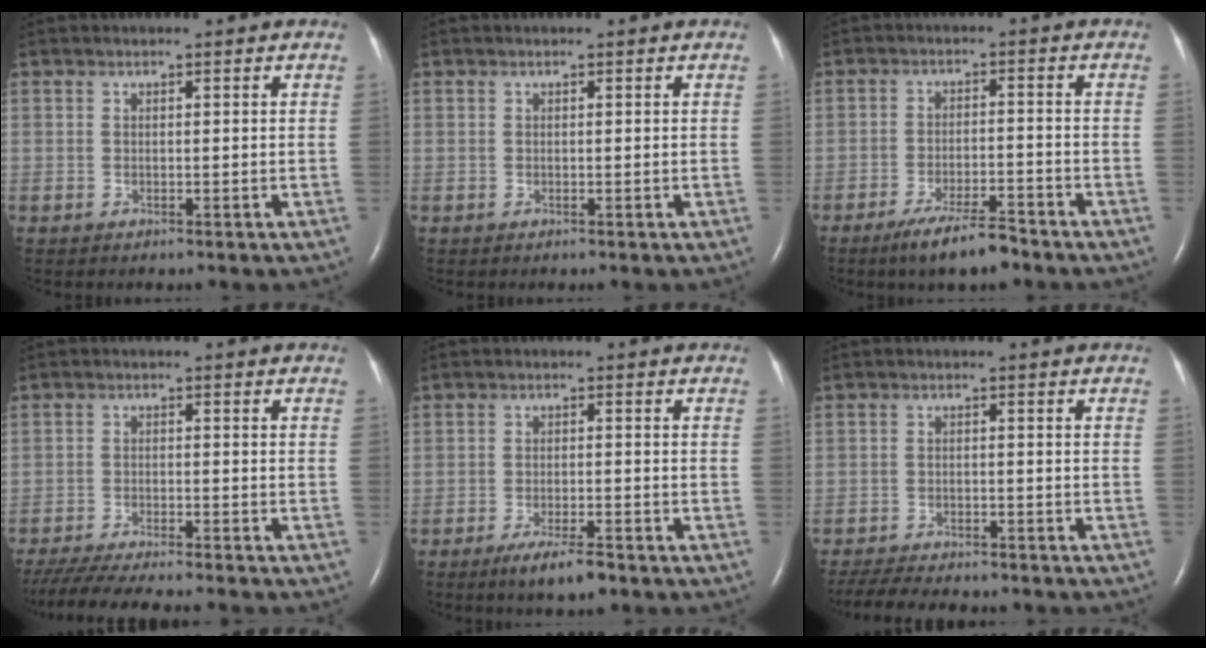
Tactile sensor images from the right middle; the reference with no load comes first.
{"total": 0.0}
{"total": 6.9, "force": [-5.3, 0.9, 4.4], "torque": [-0.081, -0.012, -0.092]}
{"total": 13.9, "force": [-12.3, 1.0, 6.5], "torque": [-0.106, -0.028, -0.186]}
{"total": 5.0, "force": [-3.5, 0.7, 3.5], "torque": [-0.068, -0.009, -0.059]}
{"total": 11.9, "force": [-10.4, 2.6, 5.0], "torque": [-0.088, -0.011, -0.147]}